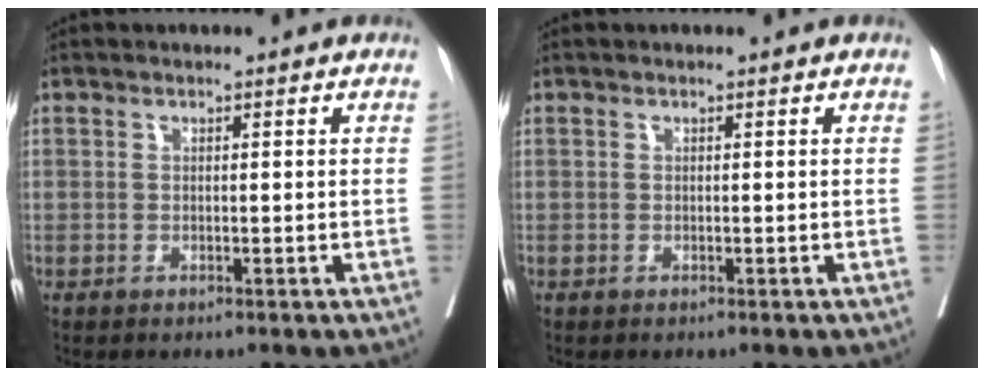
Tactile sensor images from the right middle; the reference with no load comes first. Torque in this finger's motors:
{"motor_torque": [0.00, 0.00, -0.01, -0.01]}